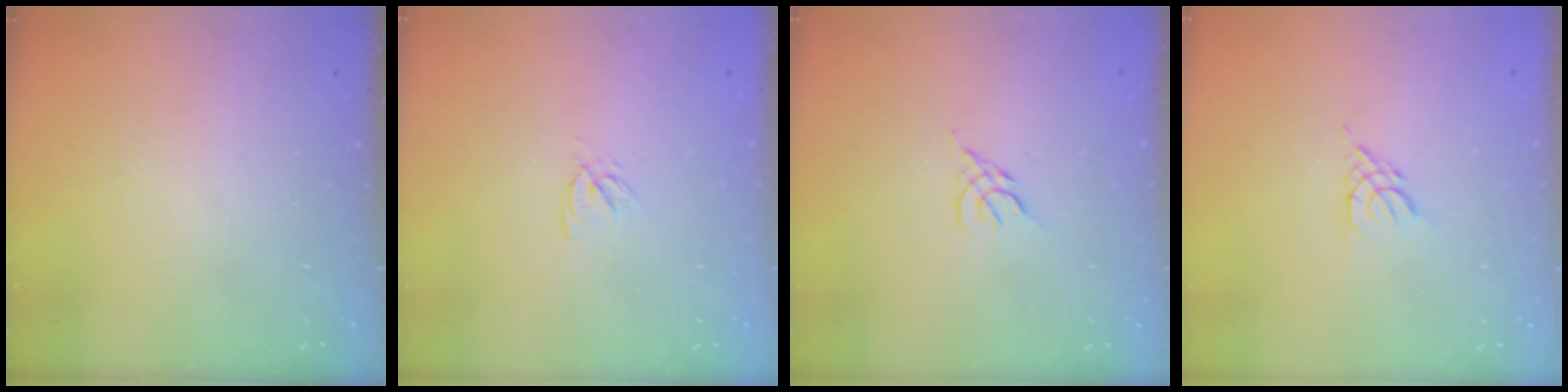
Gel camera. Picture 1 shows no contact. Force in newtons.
{"total": 2.3, "press": 2.2, "slide": 0.3}
{"total": 2.5, "press": 2.4, "slide": 0.7}
{"total": 3.6, "press": 3.5, "slide": 0.7}